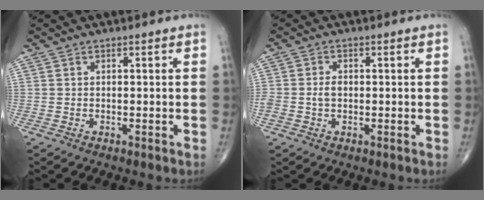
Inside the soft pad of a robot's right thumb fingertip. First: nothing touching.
{"total": 2.4, "force": [-0.2, 1.7, 1.6], "torque": [-0.038, 0.006, -0.003]}